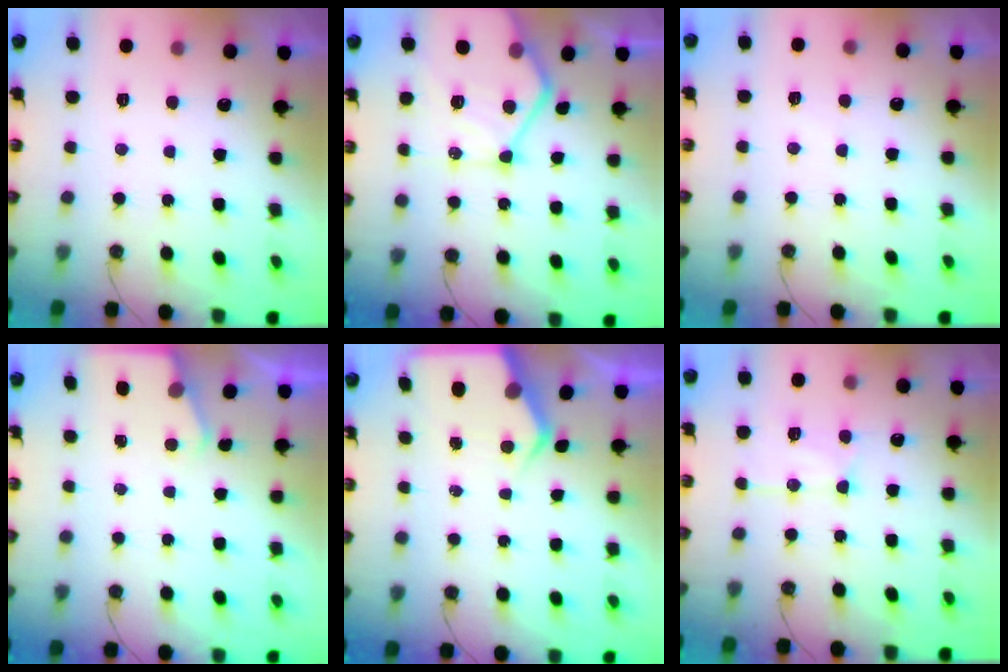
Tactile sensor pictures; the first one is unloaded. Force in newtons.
{"total": 16.9, "press": 16.8, "slide": 1.7}
{"total": 2.5, "press": 2.5, "slide": 0.3}
{"total": 2.8, "press": 2.8, "slide": 0.4}
{"total": 5.8, "press": 5.7, "slide": 0.6}
{"total": 13.0, "press": 12.9, "slide": 1.1}